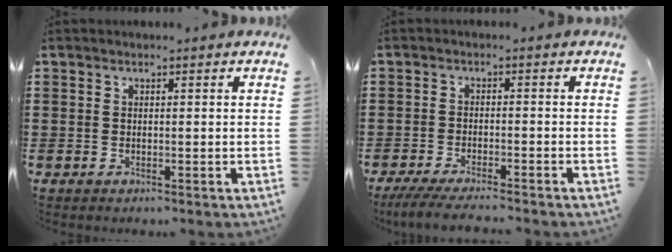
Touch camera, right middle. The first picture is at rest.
{"total": 3.7, "force": [-3.3, 0.0, 1.6], "torque": [-0.041, -0.013, -0.068]}